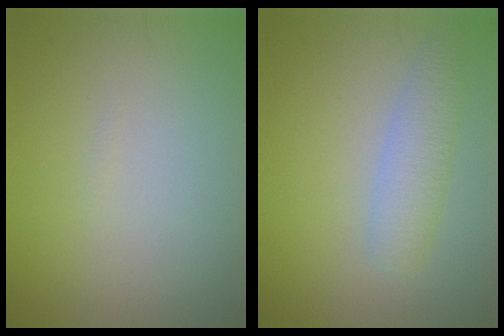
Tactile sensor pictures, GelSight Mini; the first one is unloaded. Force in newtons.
{"total": 3.0, "press": 3.0, "slide": 0.1}